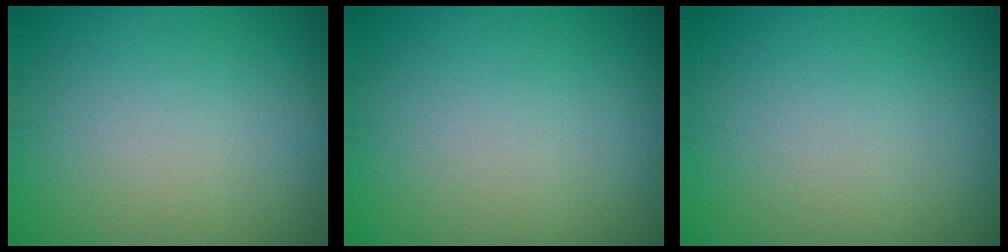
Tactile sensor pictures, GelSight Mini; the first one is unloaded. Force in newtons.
{"total": 0.0}
{"total": 0.0}